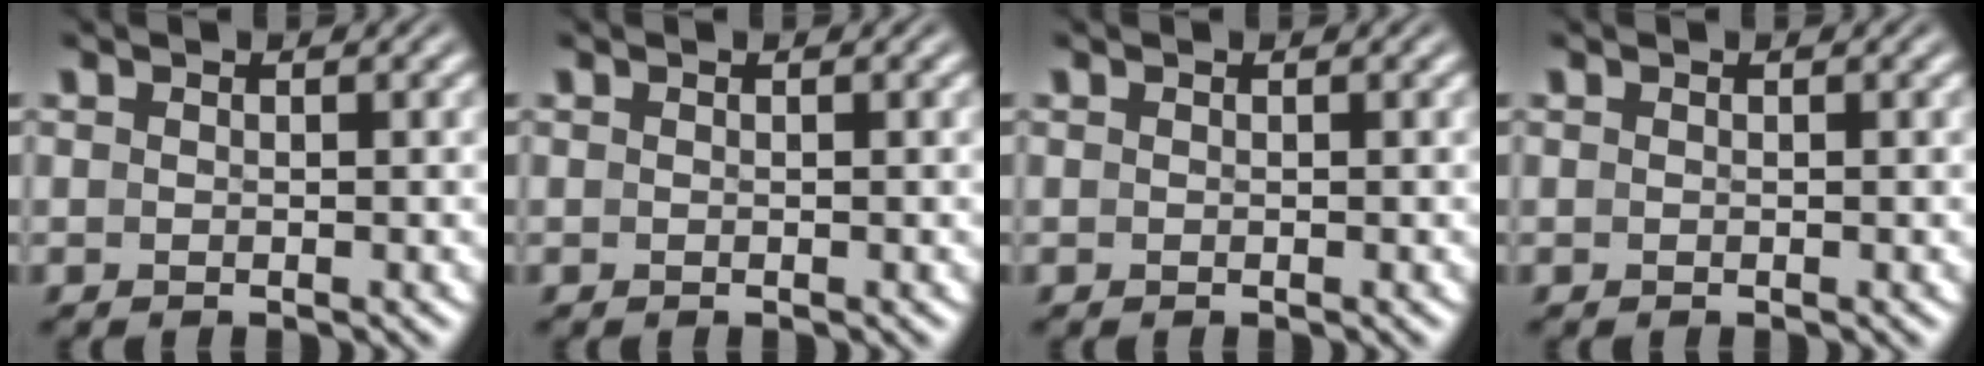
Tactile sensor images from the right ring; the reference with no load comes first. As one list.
[{"total": 0.0}, {"total": 0.0}, {"total": 0.0}]